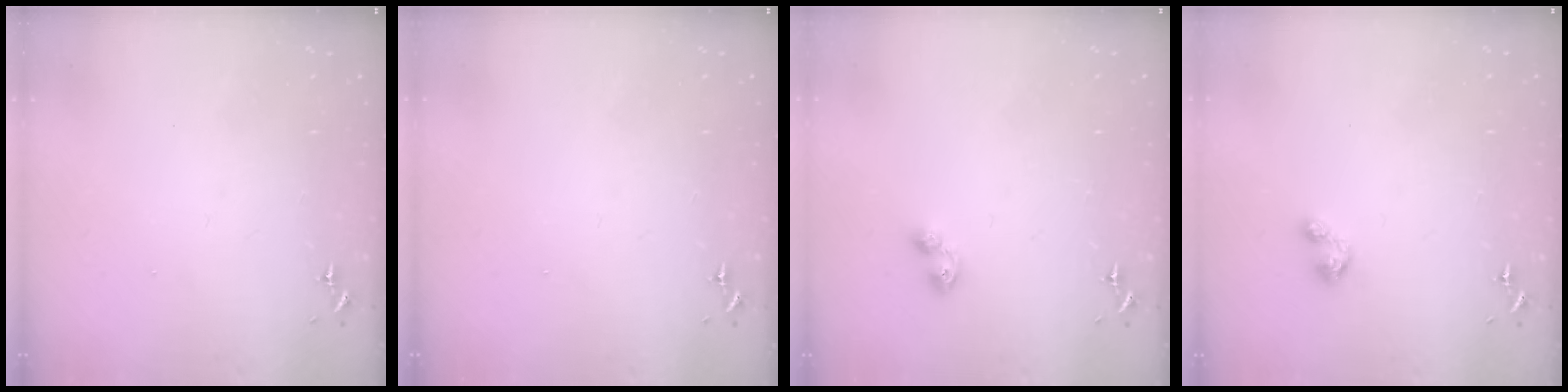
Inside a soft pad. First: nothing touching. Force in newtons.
{"total": 0.0}
{"total": 4.0, "press": 4.0, "slide": 0.5}
{"total": 5.2, "press": 5.2, "slide": 0.8}